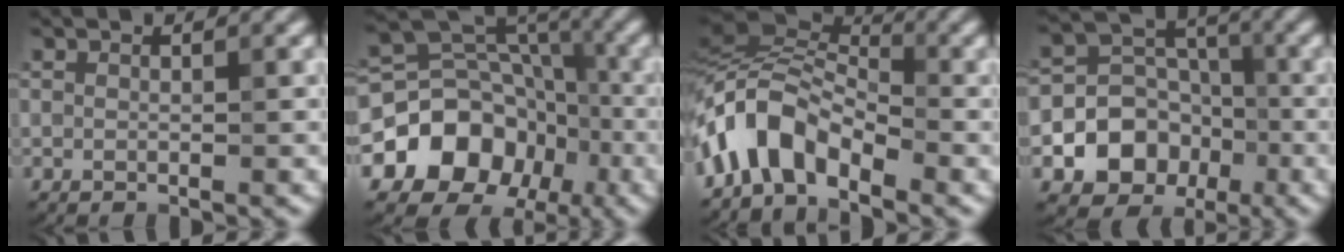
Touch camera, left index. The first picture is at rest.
{"total": 14.3, "force": [-5.9, 11.6, 5.8], "torque": [-0.094, -0.012, -0.118]}
{"total": 6.3, "force": [-2.9, 3.2, 4.7], "torque": [-0.090, 0.018, -0.066]}
{"total": 7.2, "force": [-2.6, 6.0, 3.2], "torque": [-0.033, 0.004, -0.063]}